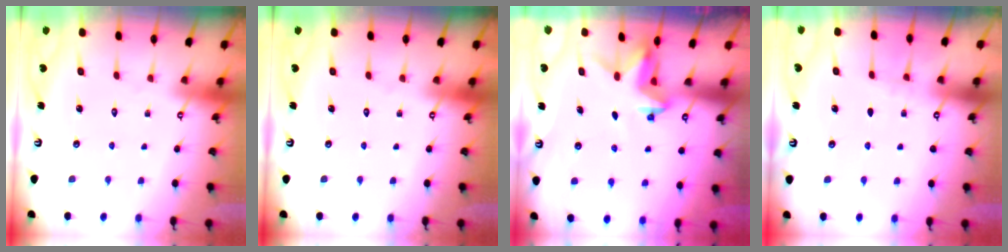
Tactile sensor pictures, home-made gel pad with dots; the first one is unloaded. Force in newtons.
{"total": 0.0}
{"total": 2.9, "press": 2.9, "slide": 0.1}
{"total": 3.7, "press": 3.6, "slide": 1.0}